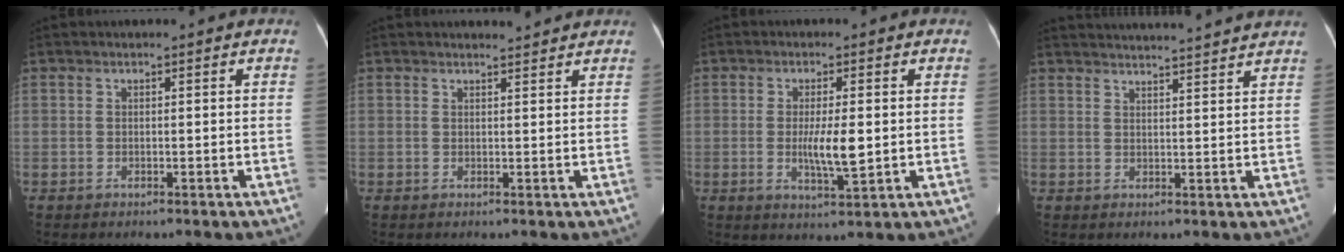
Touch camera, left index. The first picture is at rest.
{"total": 2.4, "force": [2.4, 0.1, 0.2], "torque": [-0.009, 0.003, 0.032]}
{"total": 5.6, "force": [-0.2, 1.0, 5.5], "torque": [-0.103, -0.009, -0.004]}
{"total": 14.6, "force": [14.0, -0.5, 4.2], "torque": [-0.072, 0.000, 0.179]}